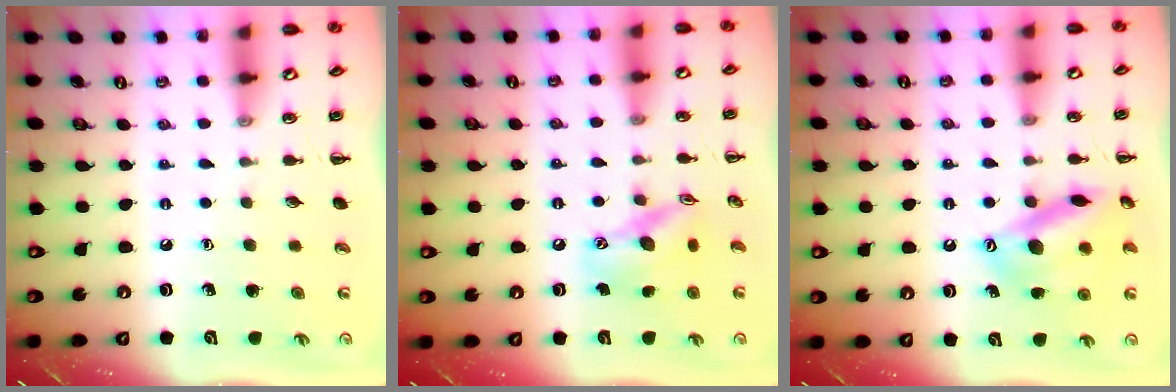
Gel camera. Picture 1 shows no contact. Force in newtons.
{"total": 13.7, "press": 13.5, "slide": 2.2}
{"total": 16.1, "press": 16.0, "slide": 1.9}